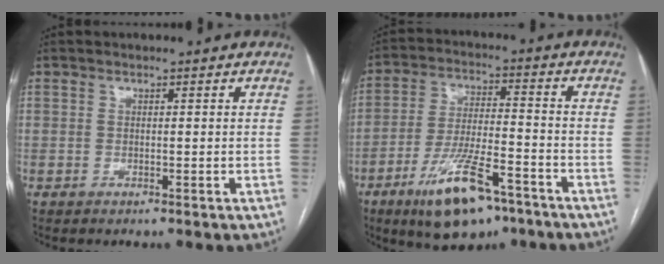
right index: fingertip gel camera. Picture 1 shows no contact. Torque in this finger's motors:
{"motor_torque": [1.53, -0.61, 0.72, 0.17]}